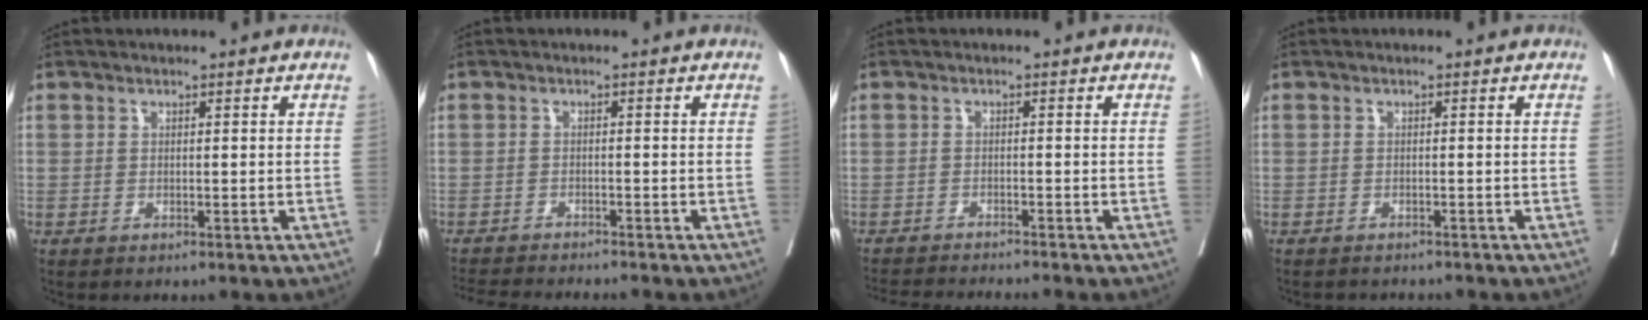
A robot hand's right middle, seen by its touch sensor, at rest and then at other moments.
{"total": 8.4, "force": [-7.9, 0.0, 3.0], "torque": [-0.041, -0.014, -0.120]}
{"total": 7.7, "force": [-7.3, -0.8, 2.4], "torque": [-0.026, -0.015, -0.116]}
{"total": 3.2, "force": [-3.1, 0.8, 0.4], "torque": [-0.006, -0.005, -0.042]}